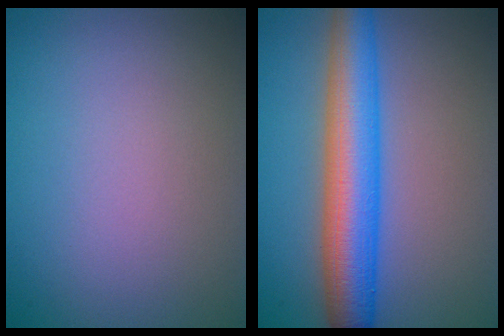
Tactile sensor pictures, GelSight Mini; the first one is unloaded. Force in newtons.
{"total": 7.1, "press": 7.1, "slide": 0.1}